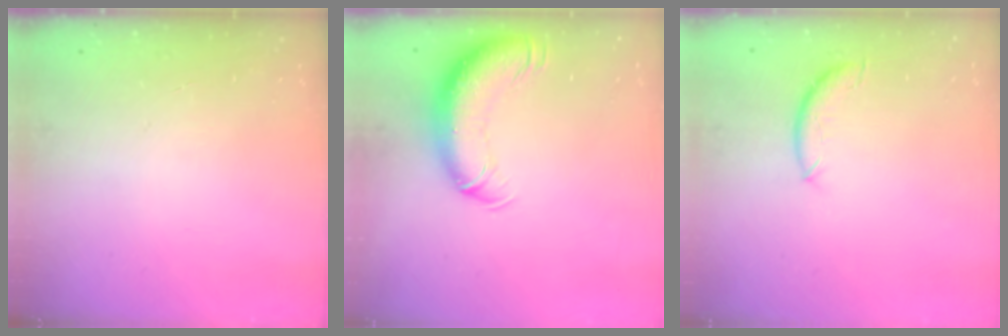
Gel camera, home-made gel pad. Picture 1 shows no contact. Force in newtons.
{"total": 13.5, "press": 13.1, "slide": 3.5}
{"total": 7.8, "press": 7.8, "slide": 0.5}